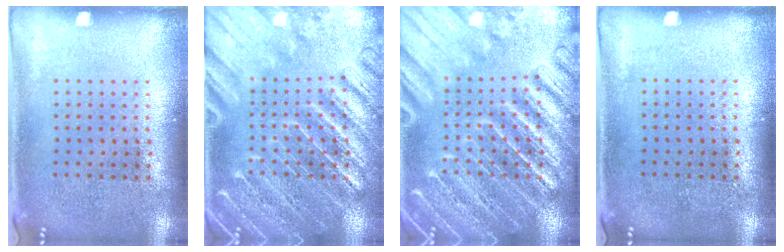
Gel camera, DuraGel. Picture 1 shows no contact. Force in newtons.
{"total": 3.6, "press": 3.6, "slide": 0.7}
{"total": 6.3, "press": 6.2, "slide": 0.9}
{"total": 0.0}